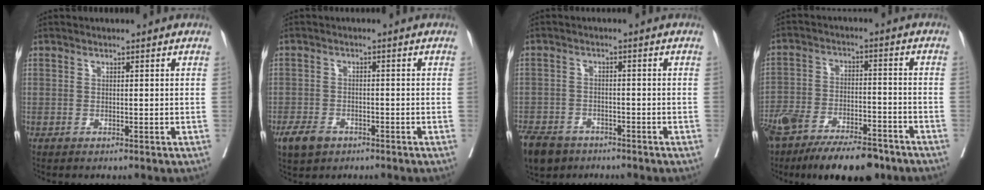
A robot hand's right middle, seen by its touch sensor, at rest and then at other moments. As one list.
[{"total": 4.1, "force": [-2.6, 2.5, 1.9], "torque": [-0.036, 0.000, -0.041]}, {"total": 8.6, "force": [-6.4, 4.9, 3.0], "torque": [-0.064, -0.008, -0.107]}, {"total": 18.5, "force": [-13.9, 6.2, 10.4], "torque": [-0.200, -0.012, -0.225]}]